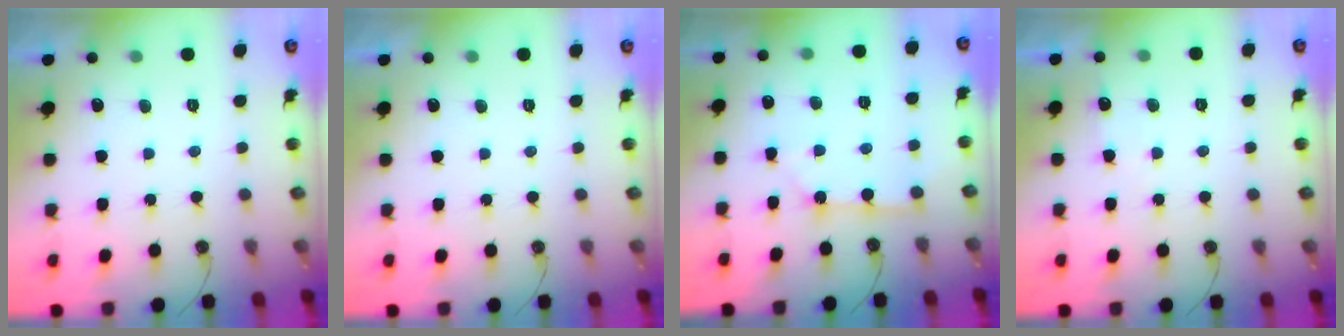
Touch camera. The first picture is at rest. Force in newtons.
{"total": 0.0}
{"total": 4.6, "press": 4.5, "slide": 0.4}
{"total": 4.4, "press": 4.3, "slide": 0.7}